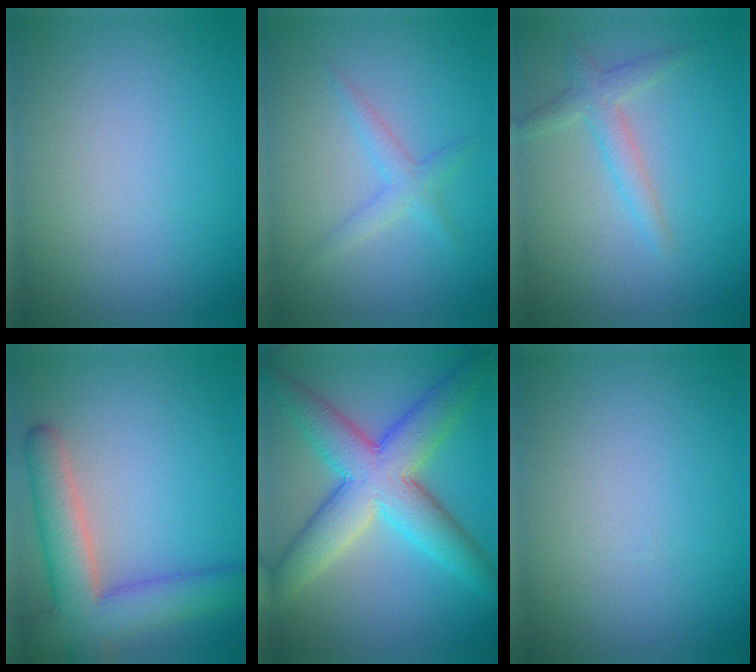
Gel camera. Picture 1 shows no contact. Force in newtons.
{"total": 1.8, "press": 1.8, "slide": 0.1}
{"total": 2.2, "press": 2.2, "slide": 0.1}
{"total": 7.5, "press": 7.4, "slide": 0.7}
{"total": 8.7, "press": 8.7, "slide": 0.4}
{"total": 0.0}